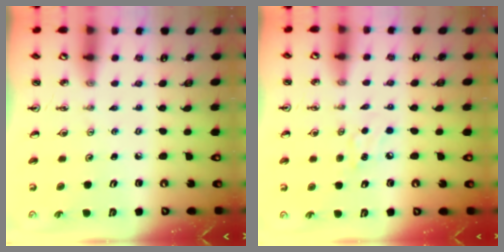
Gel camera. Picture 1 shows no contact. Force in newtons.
{"total": 5.6, "press": 5.5, "slide": 0.8}